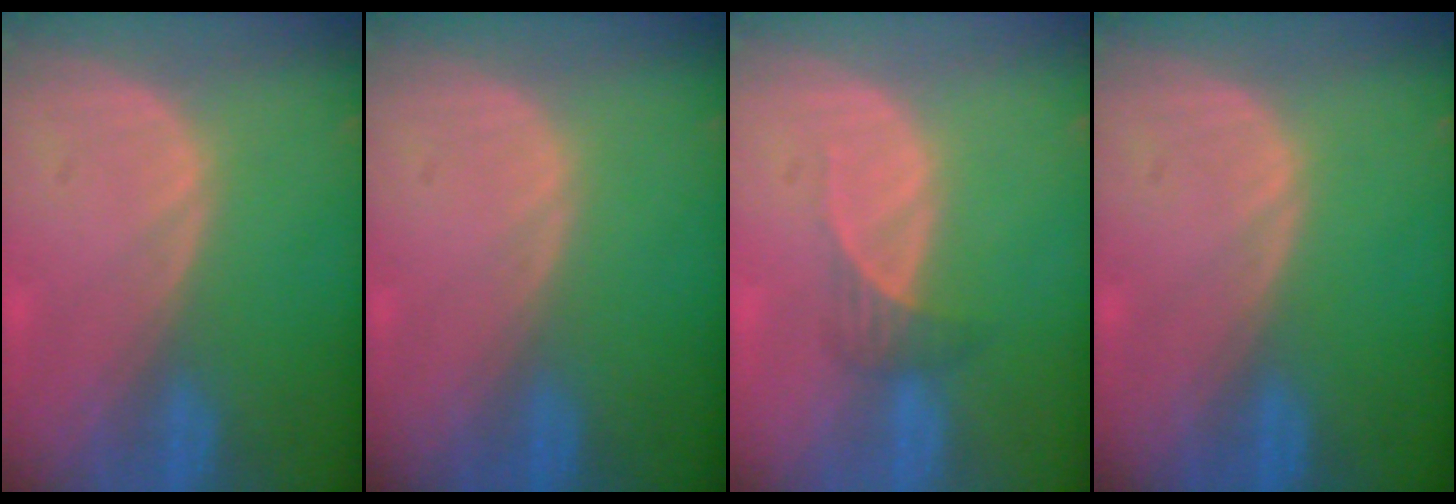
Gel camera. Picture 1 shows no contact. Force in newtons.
{"total": 0.0}
{"total": 2.1, "press": 1.9, "slide": 0.9}
{"total": 0.0}